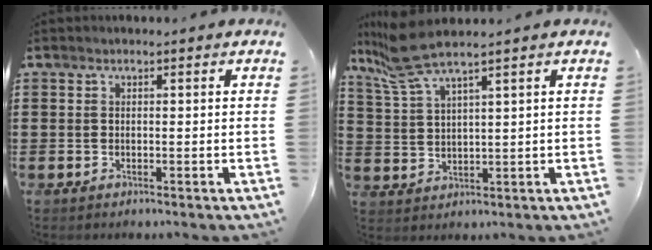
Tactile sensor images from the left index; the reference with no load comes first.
{"total": 7.1, "force": [5.3, 0.7, 4.7], "torque": [-0.122, -0.013, 0.093]}